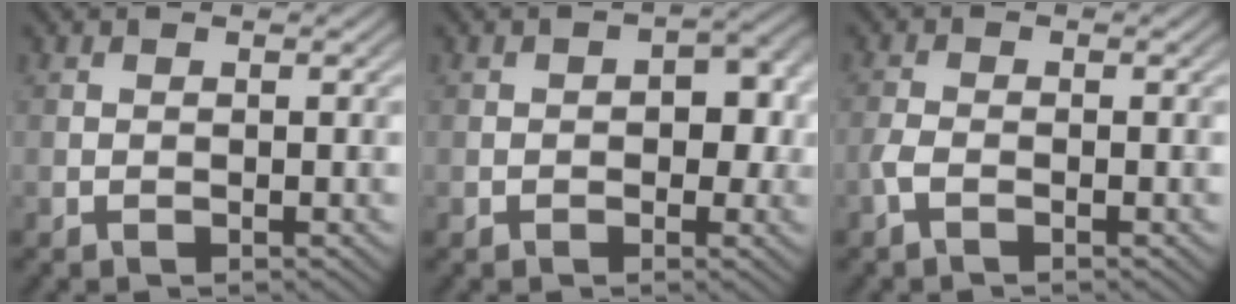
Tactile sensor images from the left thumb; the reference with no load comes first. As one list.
[{"total": 4.0, "force": [-0.1, 2.7, 2.9], "torque": [-0.038, -0.006, -0.002]}, {"total": 1.7, "force": [-0.9, 0.5, 1.3], "torque": [-0.033, 0.001, -0.025]}]